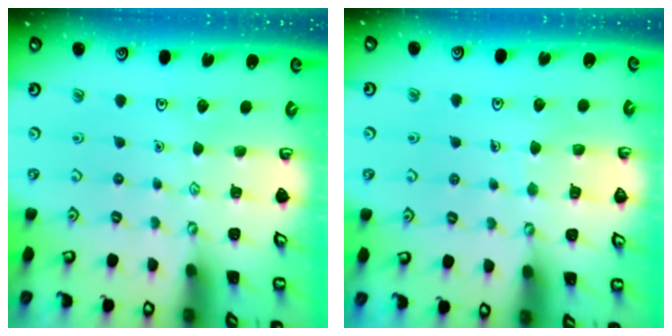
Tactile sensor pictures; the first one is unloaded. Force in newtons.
{"total": 6.8, "press": 6.7, "slide": 0.6}